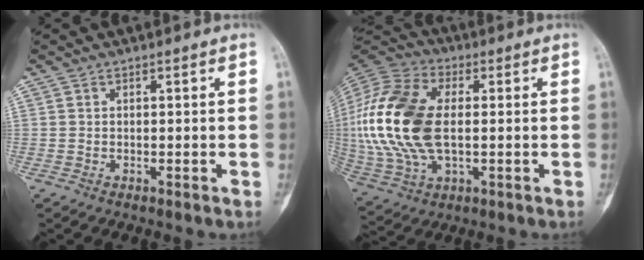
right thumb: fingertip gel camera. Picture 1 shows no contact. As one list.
[{"total": 22.5, "force": [0.5, 12.9, 18.4], "torque": [-0.411, 0.003, 0.011]}]